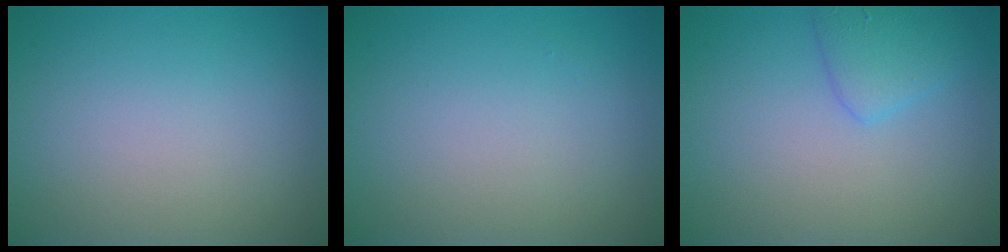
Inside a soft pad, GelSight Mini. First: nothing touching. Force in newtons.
{"total": 0.0}
{"total": 2.2, "press": 2.2, "slide": 0.1}